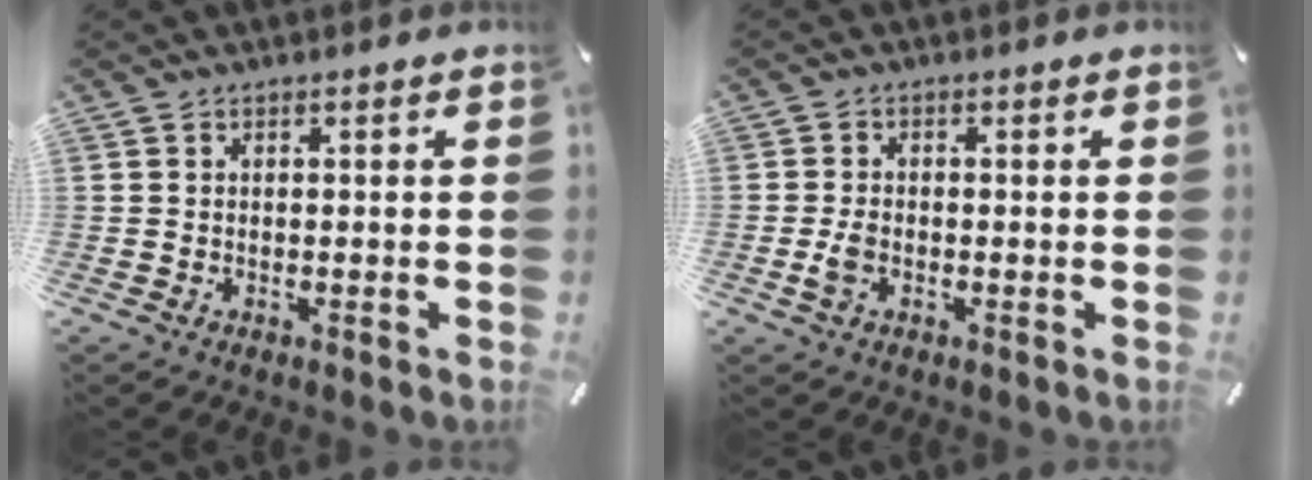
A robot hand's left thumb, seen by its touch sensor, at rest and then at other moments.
{"total": 2.9, "force": [-0.7, 1.9, 2.1], "torque": [-0.050, -0.002, -0.014]}